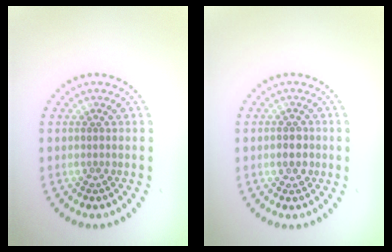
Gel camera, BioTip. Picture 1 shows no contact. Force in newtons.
{"total": 1.7, "press": 1.6, "slide": 0.5}